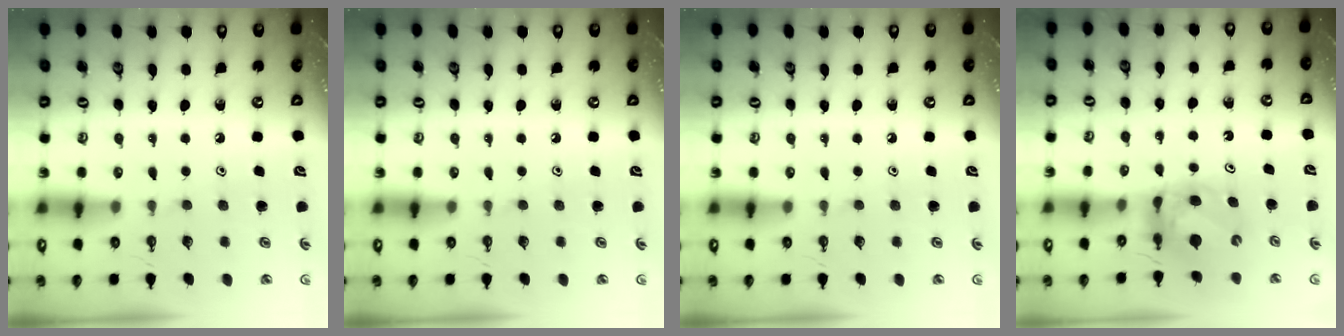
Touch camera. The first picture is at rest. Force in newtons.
{"total": 0.0}
{"total": 0.0}
{"total": 6.1, "press": 6.0, "slide": 0.4}